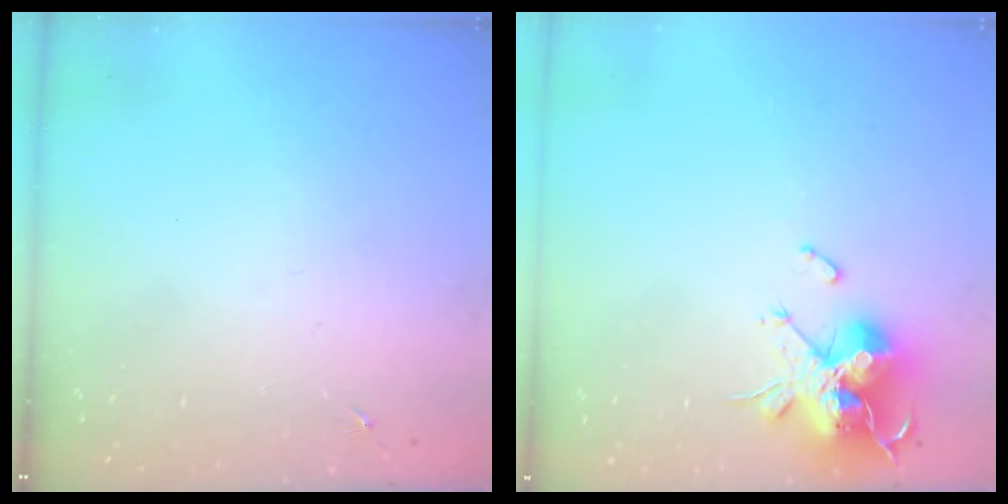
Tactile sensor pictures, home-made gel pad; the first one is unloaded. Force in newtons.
{"total": 15.3, "press": 15.1, "slide": 2.4}